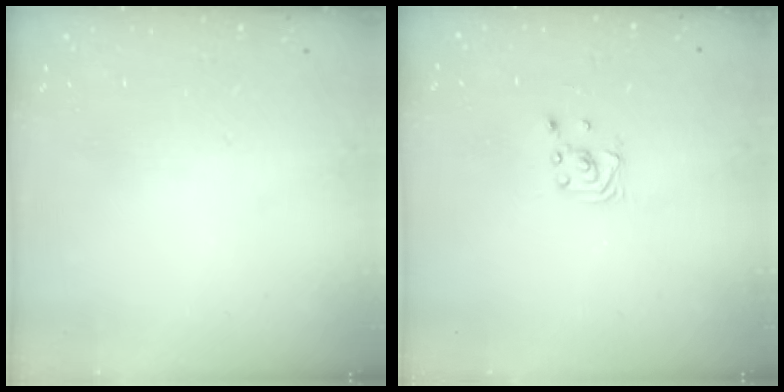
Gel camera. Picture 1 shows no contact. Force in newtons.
{"total": 2.2, "press": 2.2, "slide": 0.1}